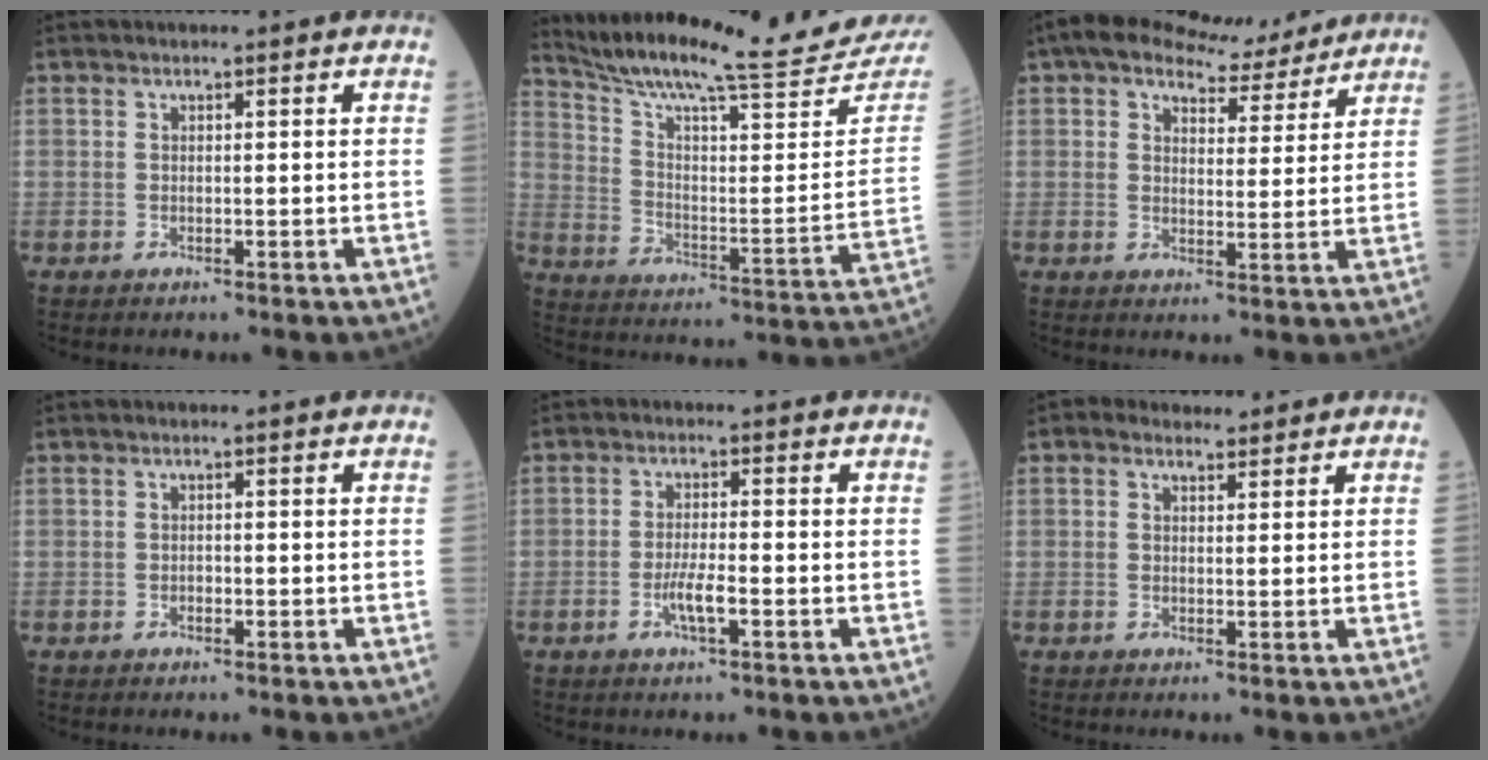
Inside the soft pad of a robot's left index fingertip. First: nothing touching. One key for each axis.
{"total": 22.5, "fx": 21.0, "fy": -1.1, "fz": 8.0, "tx": -0.151, "ty": -0.096, "tz": 0.296}
{"total": 9.1, "fx": 8.0, "fy": 3.1, "fz": 3.0, "tx": -0.048, "ty": 0.014, "tz": 0.106}
{"total": 0.6, "fx": -0.4, "fy": 0.3, "fz": 0.3, "tx": -0.006, "ty": -0.002, "tz": -0.008}
{"total": 3.5, "fx": -1.5, "fy": 0.3, "fz": 3.1, "tx": -0.064, "ty": -0.005, "tz": -0.030}
{"total": 2.7, "fx": 2.1, "fy": 1.6, "fz": 0.8, "tx": -0.016, "ty": 0.016, "tz": 0.031}